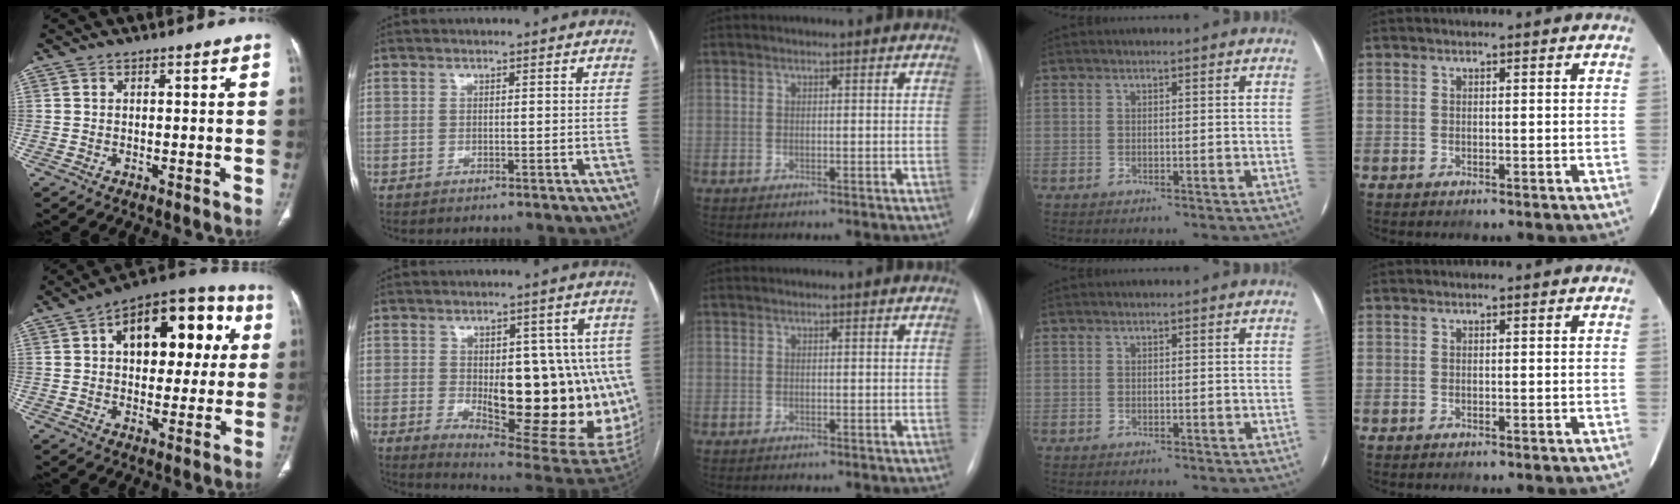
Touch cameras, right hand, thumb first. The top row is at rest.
{"thumb": {"total": 20.4, "force": [5.4, 11.4, 16.0], "torque": [-0.166, 0.025, 0.068]}, "index": {"total": 21.1, "force": [-2.3, 8.2, 19.3], "torque": [-0.171, 0.011, 0.000]}}